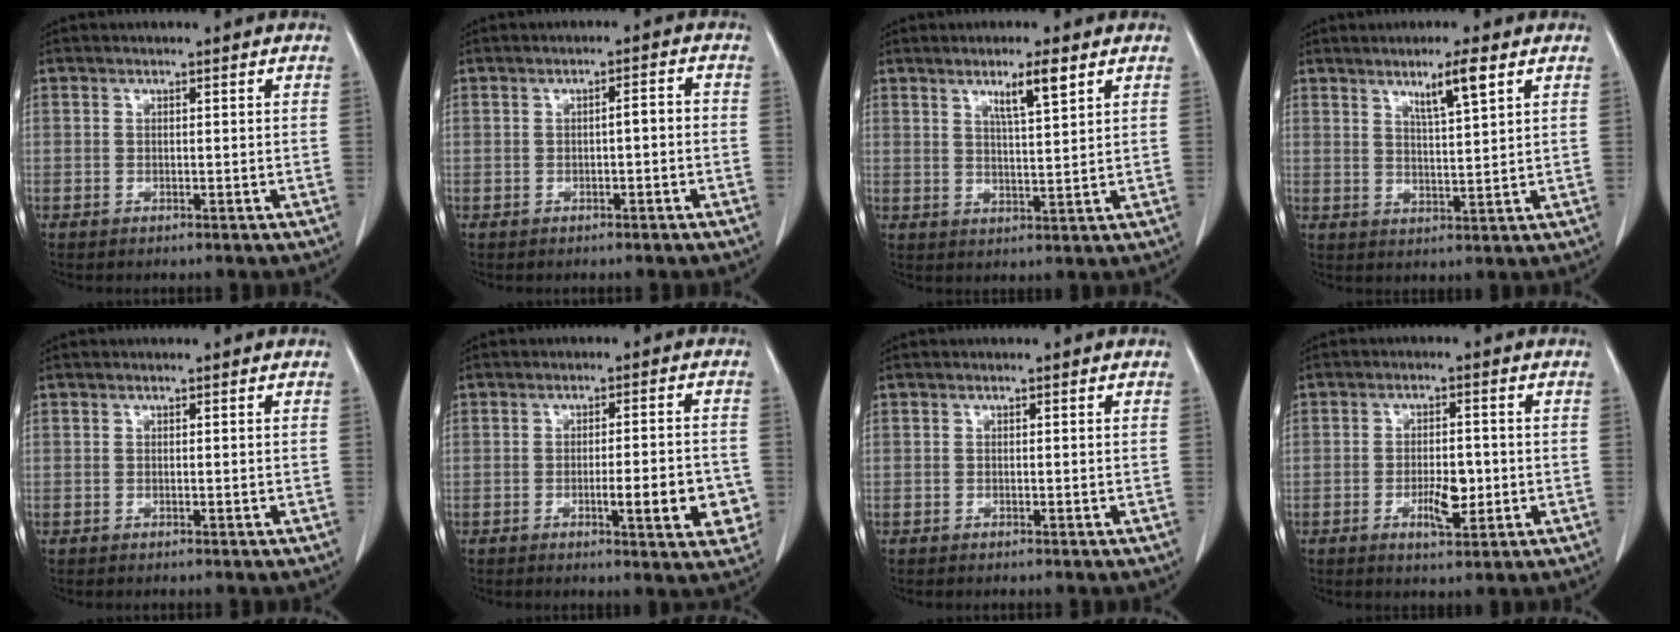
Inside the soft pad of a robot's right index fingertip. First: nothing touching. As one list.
[{"total": 2.1, "force": [-0.5, 0.5, 1.9], "torque": [-0.030, 0.006, -0.007]}, {"total": 5.1, "force": [3.0, 0.1, 4.1], "torque": [-0.070, -0.003, 0.052]}, {"total": 5.3, "force": [3.1, -0.1, 4.2], "torque": [-0.072, -0.006, 0.056]}, {"total": 0.0}, {"total": 8.3, "force": [-2.4, 1.5, 7.8], "torque": [-0.095, 0.000, -0.026]}, {"total": 0.0}, {"total": 5.0, "force": [-1.3, 1.7, 4.5], "torque": [-0.077, 0.000, -0.016]}]